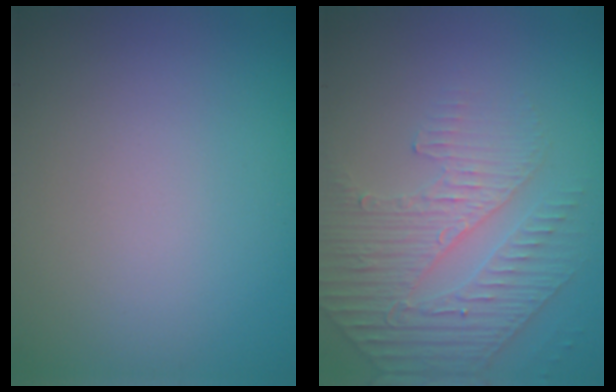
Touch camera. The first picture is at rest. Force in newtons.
{"total": 4.7, "press": 3.3, "slide": 3.4}